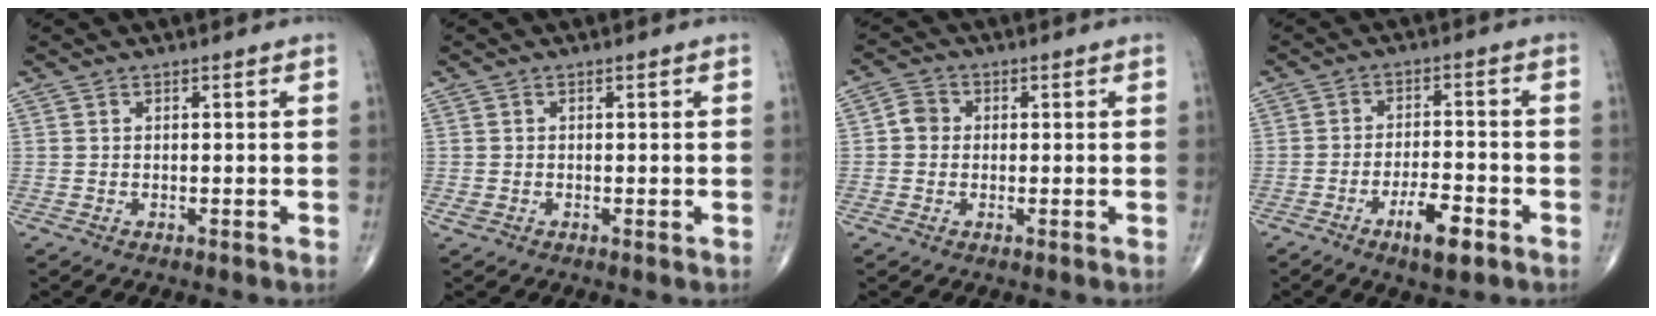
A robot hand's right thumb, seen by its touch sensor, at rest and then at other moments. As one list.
[{"total": 1.0, "force": [-0.2, 0.7, 0.7], "torque": [-0.018, 0.005, 0.001]}, {"total": 3.5, "force": [0.0, 3.2, 1.6], "torque": [-0.019, 0.009, -0.006]}, {"total": 7.2, "force": [-3.9, 2.3, 5.6], "torque": [-0.092, 0.018, -0.061]}]